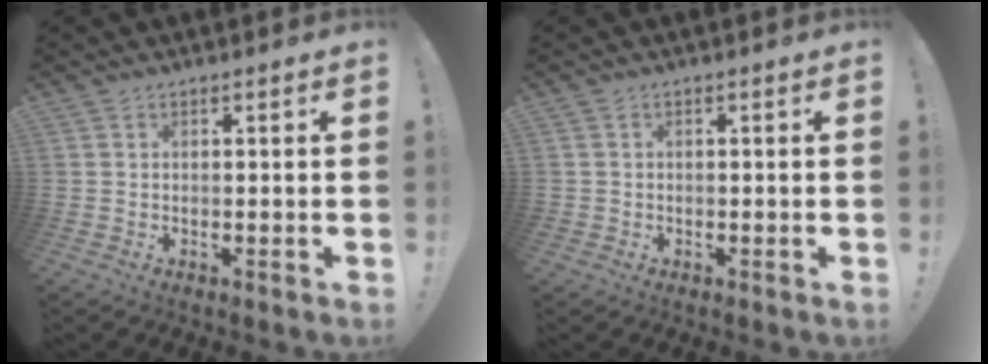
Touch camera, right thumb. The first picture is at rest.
{"total": 0.8, "force": [-0.3, 0.8, 0.0], "torque": [0.000, 0.002, -0.006]}